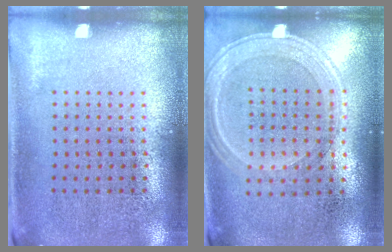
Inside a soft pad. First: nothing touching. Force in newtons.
{"total": 1.0, "press": 0.9, "slide": 0.3}